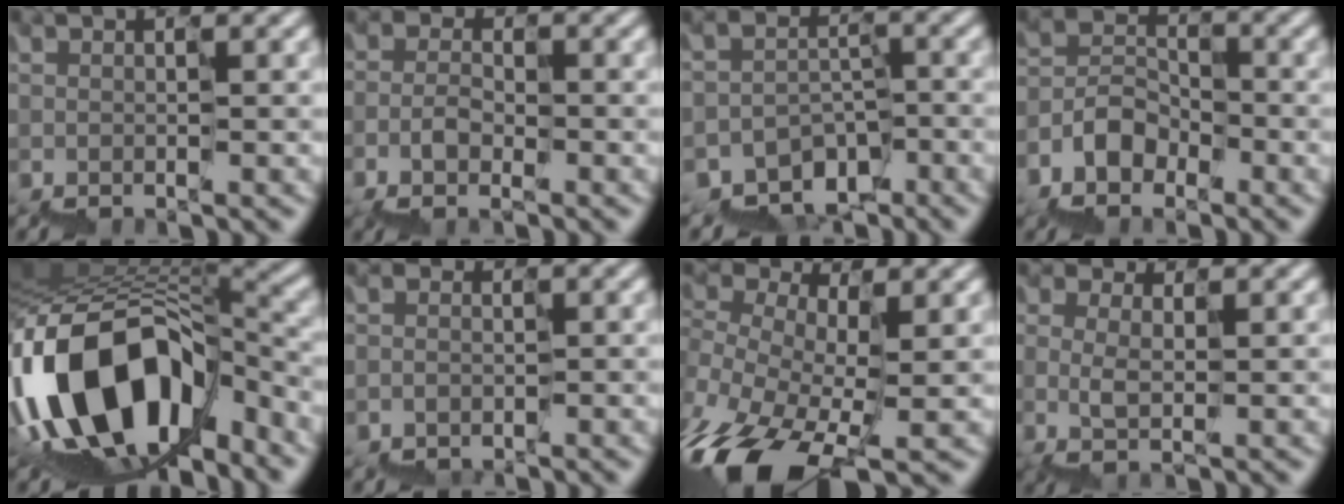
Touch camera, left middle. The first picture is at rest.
{"total": 1.4, "force": [-1.1, 0.8, 0.4], "torque": [-0.014, 0.009, -0.017]}
{"total": 4.7, "force": [-3.9, 2.5, 0.8], "torque": [-0.001, 0.004, -0.061]}
{"total": 3.5, "force": [-2.5, 2.3, 0.6], "torque": [-0.017, 0.015, -0.047]}
{"total": 14.9, "force": [-6.1, 8.6, 10.6], "torque": [-0.201, 0.018, -0.099]}
{"total": 1.8, "force": [-1.5, 0.1, -0.9], "torque": [0.004, 0.000, -0.022]}
{"total": 7.7, "force": [-2.6, 5.1, 5.2], "torque": [-0.124, -0.002, -0.041]}
{"total": 1.1, "force": [0.8, 0.5, 0.7], "torque": [-0.022, 0.004, 0.024]}